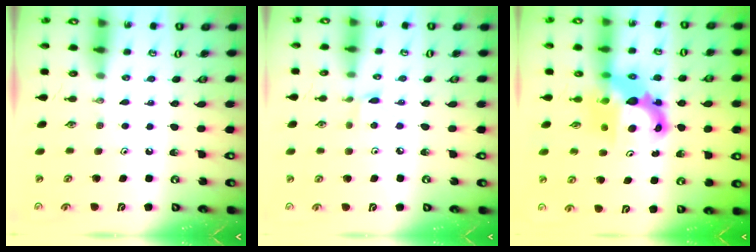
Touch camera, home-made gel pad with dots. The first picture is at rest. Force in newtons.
{"total": 3.0, "press": 2.9, "slide": 0.4}
{"total": 10.5, "press": 10.4, "slide": 0.8}